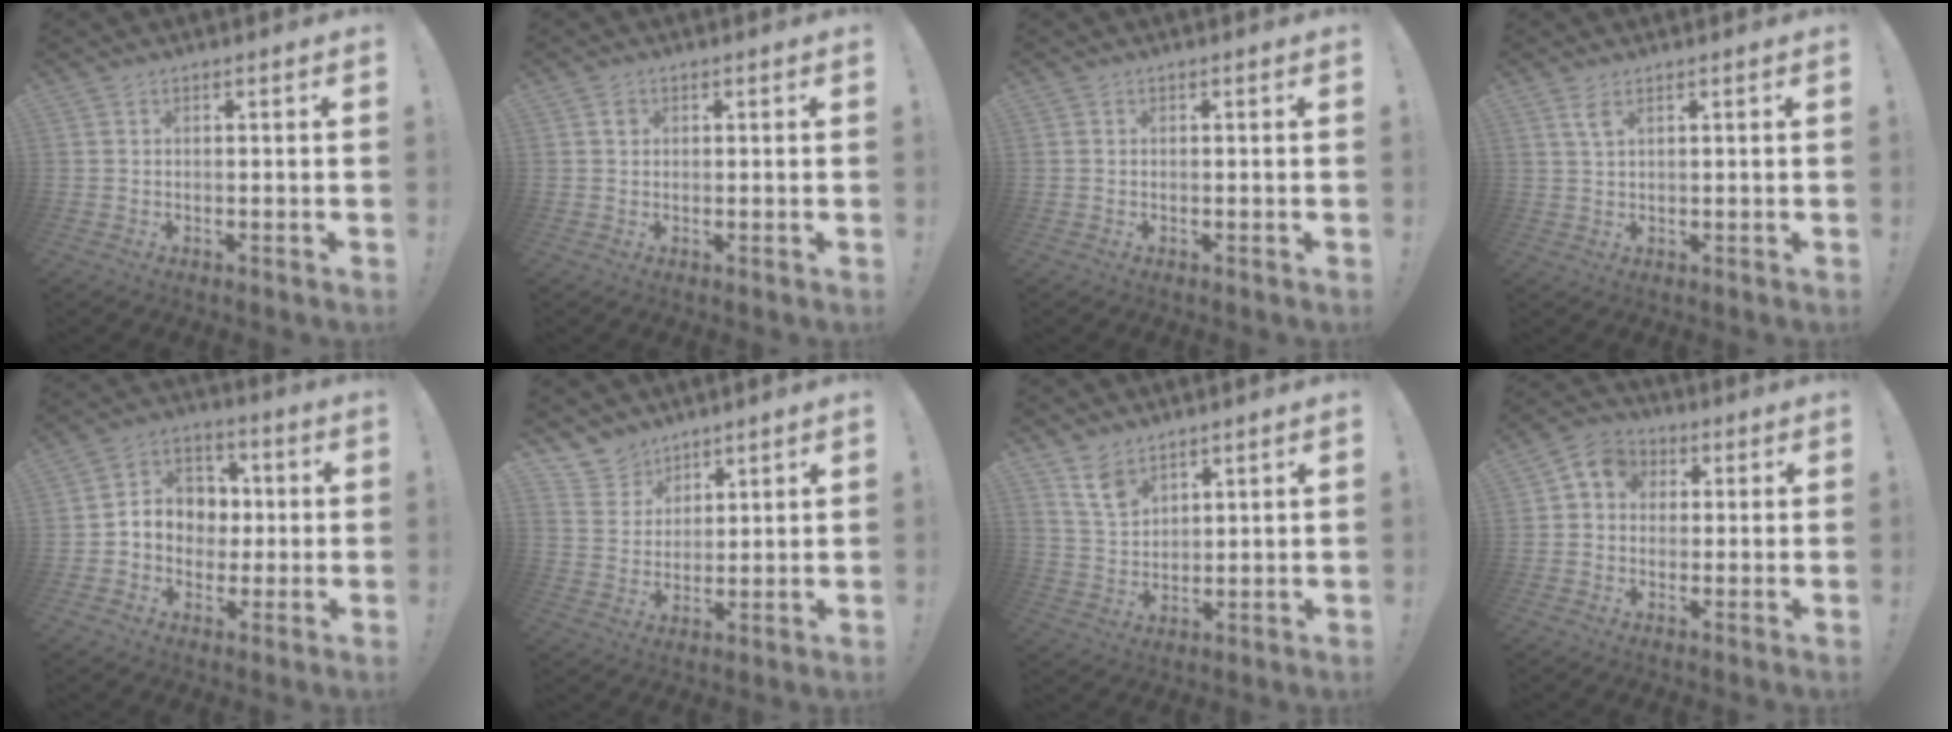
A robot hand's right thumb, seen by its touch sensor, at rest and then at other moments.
{"total": 1.1, "force": [0.5, 0.9, 0.2], "torque": [0.009, -0.003, 0.005]}
{"total": 0.0}
{"total": 3.0, "force": [1.5, 1.0, 2.4], "torque": [-0.046, -0.002, 0.026]}
{"total": 9.7, "force": [-0.7, 9.1, 3.4], "torque": [-0.035, 0.011, -0.004]}
{"total": 7.9, "force": [6.4, 4.6, 0.3], "torque": [-0.017, -0.053, 0.127]}
{"total": 8.5, "force": [6.2, 4.8, 3.2], "torque": [-0.064, -0.032, 0.122]}
{"total": 6.3, "force": [0.9, 5.6, 2.7], "torque": [-0.044, 0.010, 0.020]}